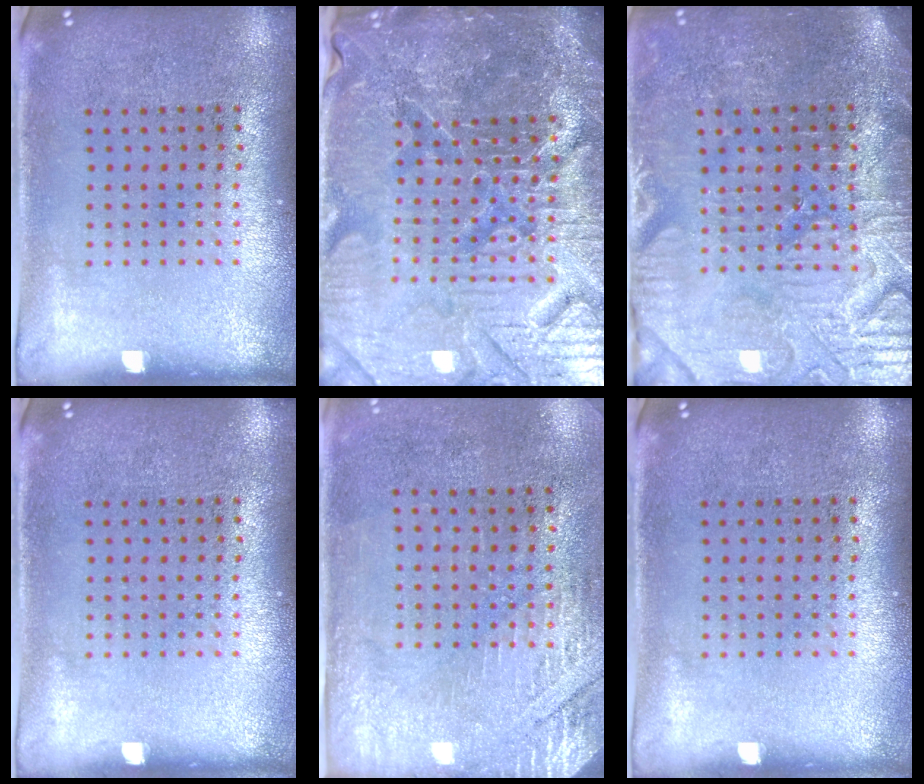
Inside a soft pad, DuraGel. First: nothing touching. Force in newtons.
{"total": 6.3, "press": 5.7, "slide": 2.5}
{"total": 4.0, "press": 3.9, "slide": 1.2}
{"total": 0.0}
{"total": 2.9, "press": 2.5, "slide": 1.5}
{"total": 0.0}